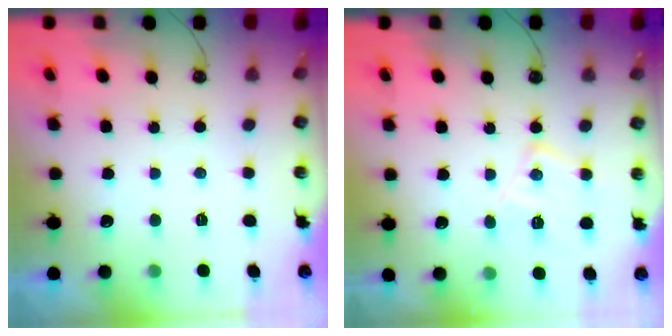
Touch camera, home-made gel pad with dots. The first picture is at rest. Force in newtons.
{"total": 11.0, "press": 11.0, "slide": 0.5}